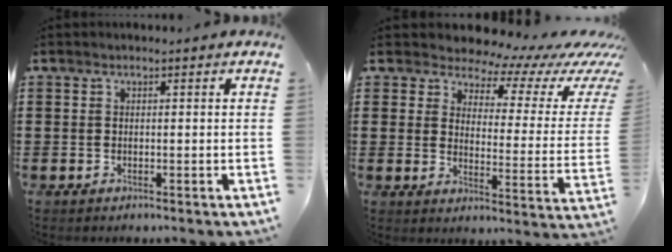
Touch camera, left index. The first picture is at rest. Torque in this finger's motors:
{"motor_torque": [2.14, 0.00, 0.20, -0.04]}